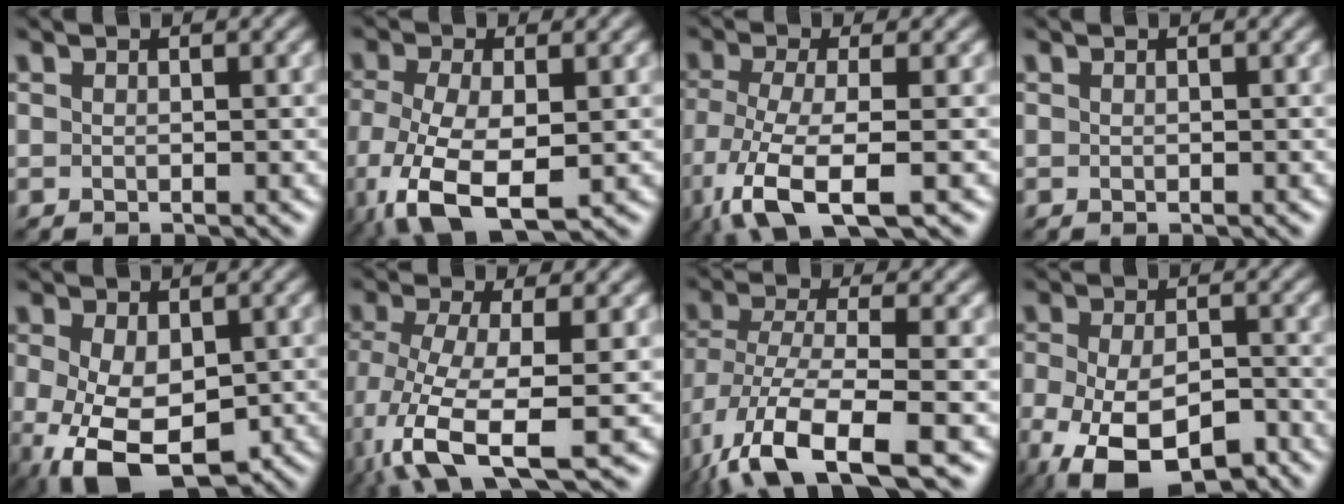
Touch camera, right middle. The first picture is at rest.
{"total": 7.7, "force": [-2.8, 3.6, 6.2], "torque": [-0.142, -0.019, -0.050]}
{"total": 7.6, "force": [-3.9, 2.4, 6.2], "torque": [-0.136, -0.015, -0.076]}
{"total": 0.0}
{"total": 8.5, "force": [-2.8, 4.8, 6.4], "torque": [-0.140, -0.026, -0.039]}
{"total": 9.4, "force": [-4.1, 3.1, 7.9], "torque": [-0.177, -0.019, -0.077]}
{"total": 10.3, "force": [-5.4, 3.7, 8.0], "torque": [-0.162, -0.018, -0.102]}
{"total": 10.4, "force": [-5.6, 5.2, 7.0], "torque": [-0.141, -0.041, -0.085]}